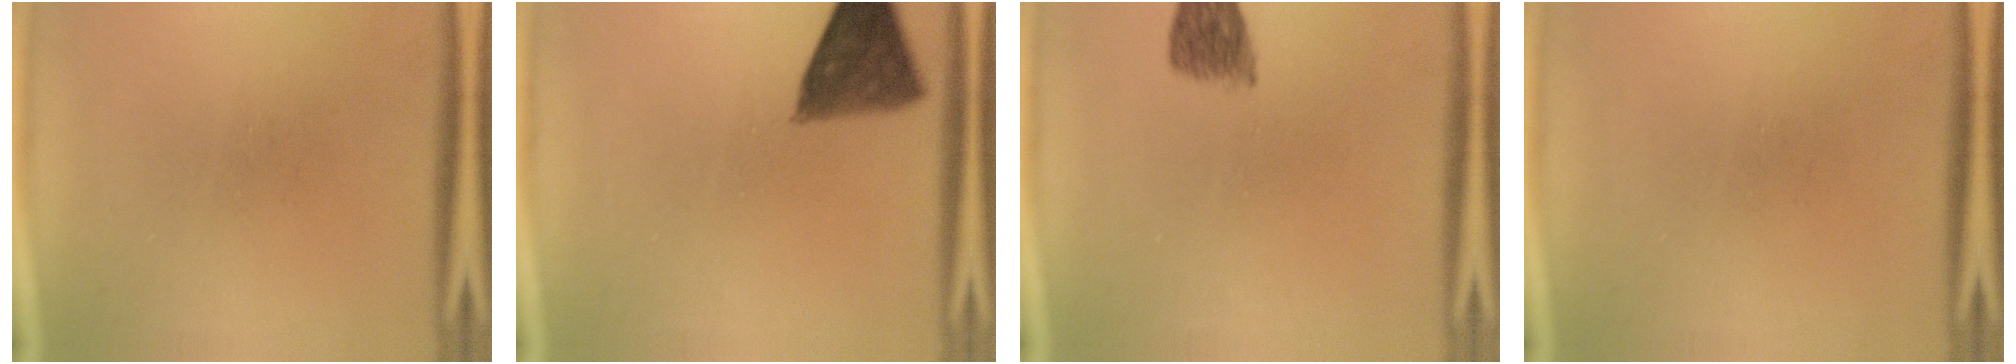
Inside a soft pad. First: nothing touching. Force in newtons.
{"total": 8.4}
{"total": 4.7}
{"total": 0.0}